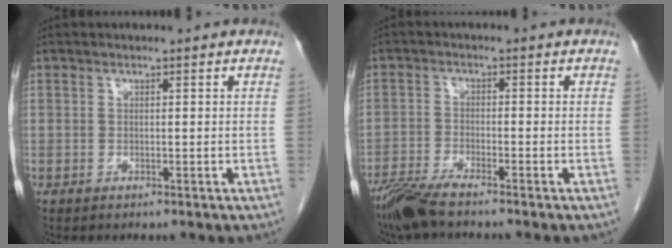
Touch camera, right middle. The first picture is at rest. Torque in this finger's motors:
{"motor_torque": [-0.05, -0.55, 0.08, 0.00]}